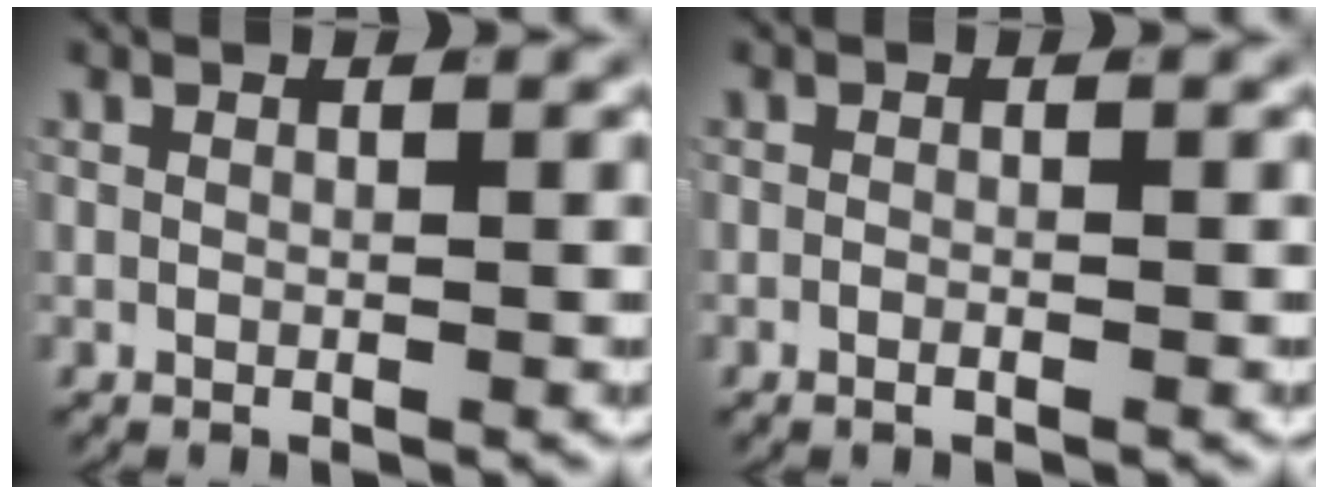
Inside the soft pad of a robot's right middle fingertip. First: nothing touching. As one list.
[{"total": 0.9, "force": [-0.7, 0.3, 0.4], "torque": [-0.013, 0.001, -0.015]}]